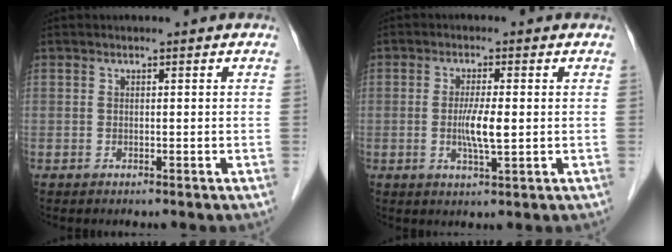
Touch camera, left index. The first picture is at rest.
{"total": 4.4, "force": [-0.4, 0.4, 4.4], "torque": [-0.089, -0.010, -0.006]}